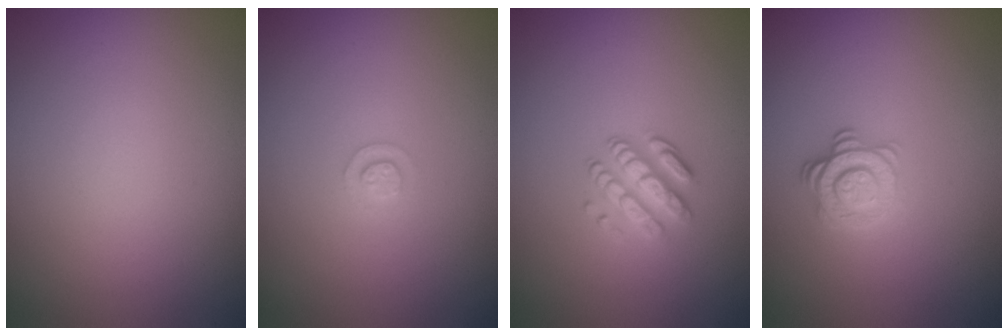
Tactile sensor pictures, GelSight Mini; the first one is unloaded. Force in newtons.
{"total": 1.0, "press": 1.0, "slide": 0.2}
{"total": 2.9, "press": 2.3, "slide": 1.8}
{"total": 2.9, "press": 2.5, "slide": 1.6}